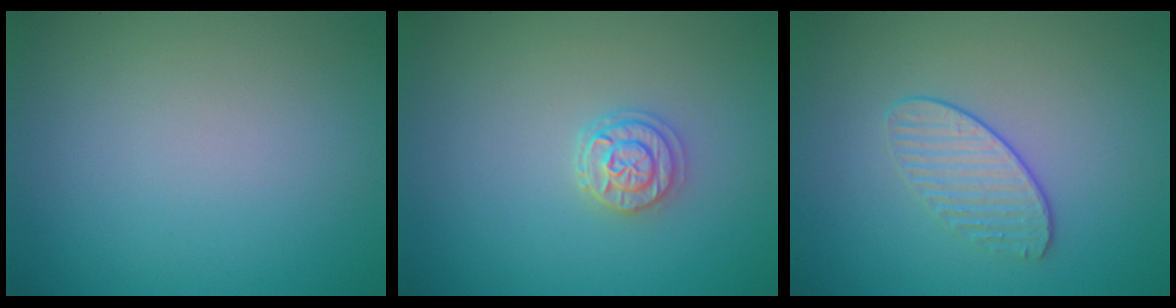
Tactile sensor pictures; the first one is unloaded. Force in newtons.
{"total": 2.2, "press": 2.0, "slide": 0.8}
{"total": 1.9, "press": 1.5, "slide": 1.2}